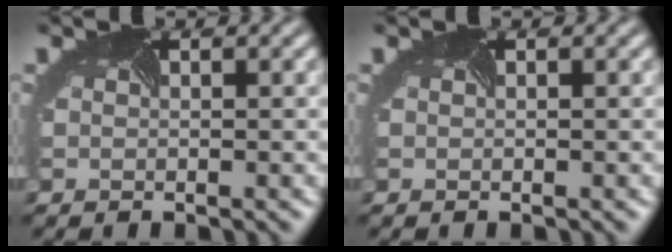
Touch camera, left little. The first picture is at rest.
{"total": 0.0}